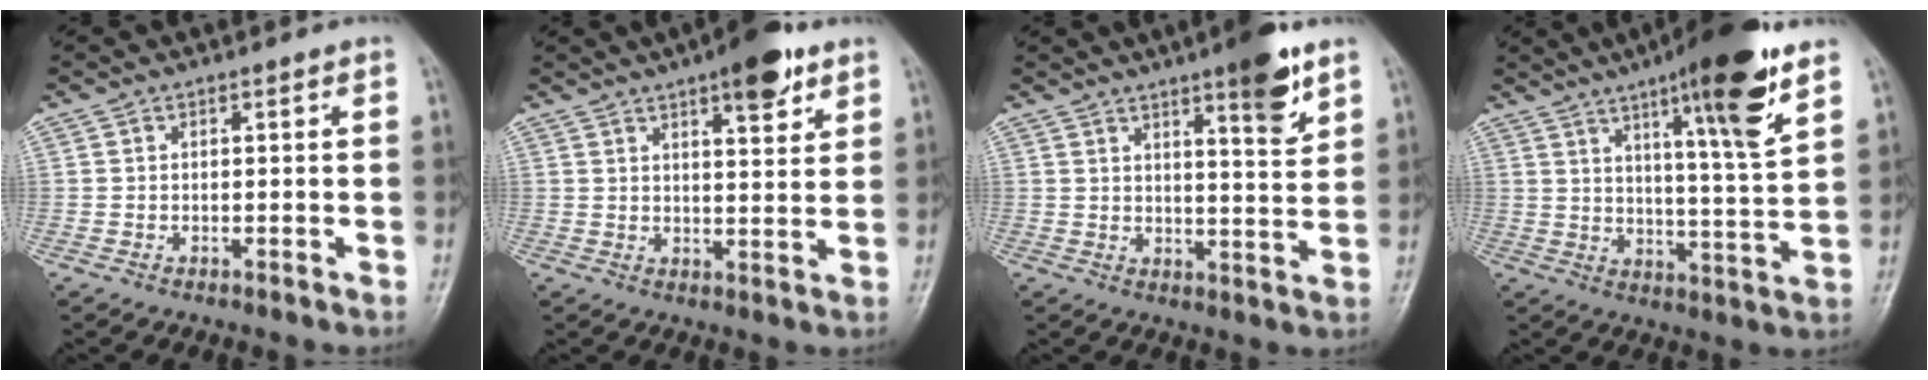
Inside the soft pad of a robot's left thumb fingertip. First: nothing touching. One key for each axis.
{"total": 9.3, "fx": 5.6, "fy": 3.0, "fz": 6.8, "tx": -0.077, "ty": -0.025, "tz": 0.076}
{"total": 9.0, "fx": 5.6, "fy": 1.6, "fz": 6.8, "tx": -0.086, "ty": -0.035, "tz": 0.078}
{"total": 16.4, "fx": 9.4, "fy": 2.0, "fz": 13.3, "tx": -0.190, "ty": -0.050, "tz": 0.143}